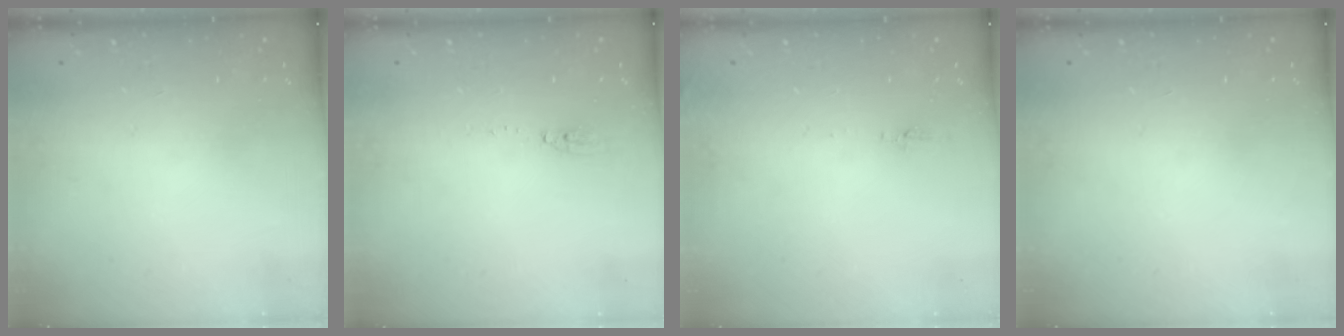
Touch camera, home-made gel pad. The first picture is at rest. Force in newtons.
{"total": 5.2, "press": 5.2, "slide": 0.5}
{"total": 5.0, "press": 4.7, "slide": 1.7}
{"total": 0.0}